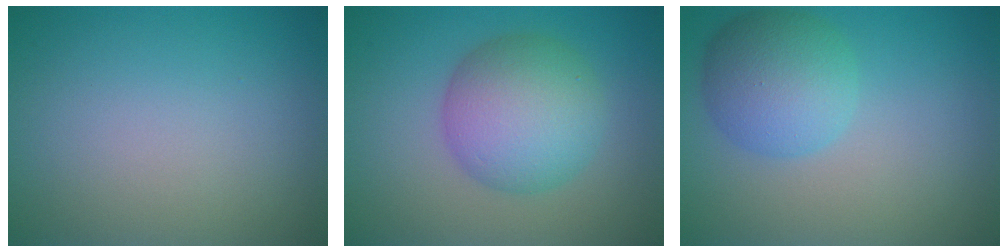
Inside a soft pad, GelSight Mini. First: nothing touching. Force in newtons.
{"total": 7.0, "press": 7.0, "slide": 0.1}
{"total": 5.2, "press": 5.2, "slide": 0.2}